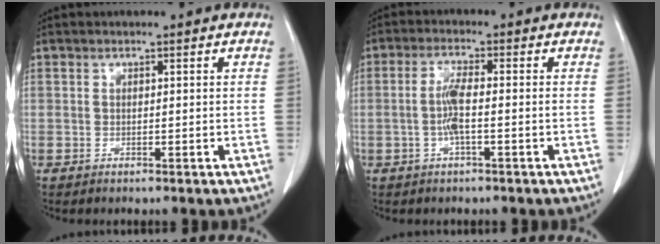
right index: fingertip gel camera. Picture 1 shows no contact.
{"total": 4.0, "force": [-0.7, 0.4, 3.9], "torque": [-0.081, 0.005, -0.013]}